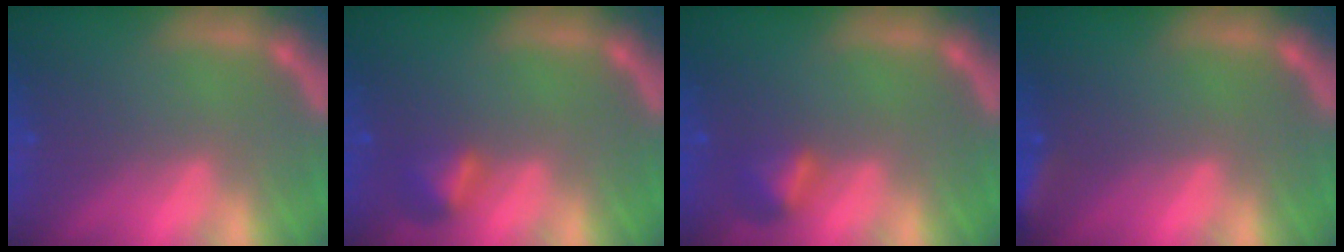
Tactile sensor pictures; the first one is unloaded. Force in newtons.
{"total": 1.9}
{"total": 1.9}
{"total": 2.9}